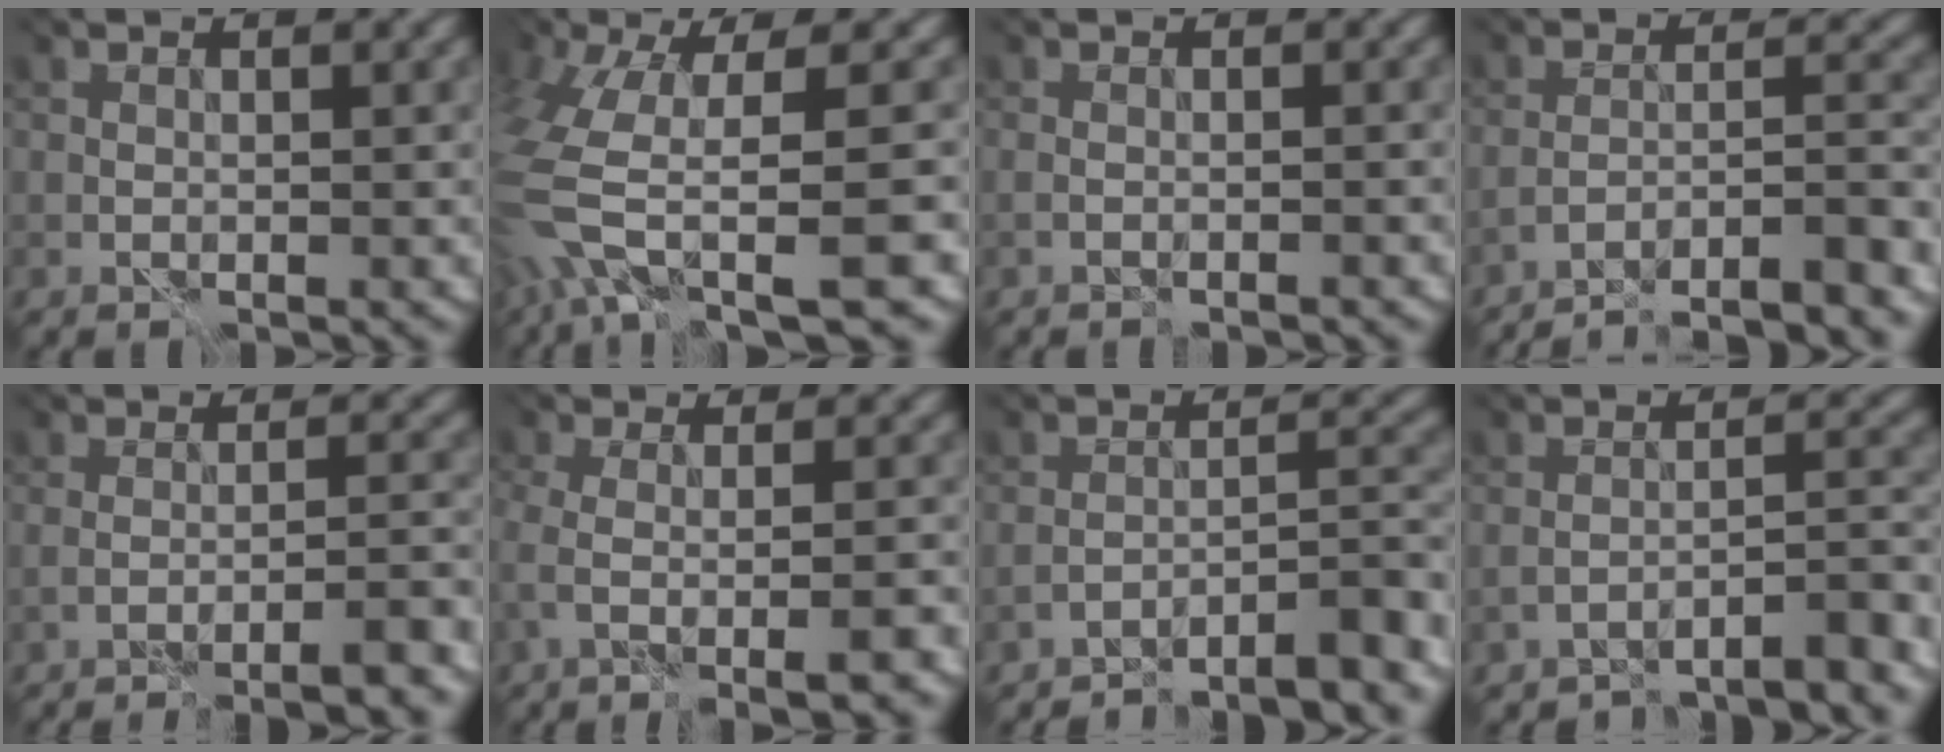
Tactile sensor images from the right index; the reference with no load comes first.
{"total": 8.9, "force": [-4.7, 2.5, 7.1], "torque": [-0.164, -0.023, -0.073]}
{"total": 1.2, "force": [-1.1, -0.1, 0.4], "torque": [-0.008, 0.002, -0.019]}
{"total": 11.5, "force": [-10.5, 1.2, 4.5], "torque": [-0.045, 0.012, -0.138]}
{"total": 4.7, "force": [-3.4, 0.2, 3.2], "torque": [-0.036, 0.001, -0.054]}
{"total": 4.4, "force": [-2.3, 1.1, 3.5], "torque": [-0.045, -0.005, -0.027]}
{"total": 7.1, "force": [-6.7, 0.5, 2.4], "torque": [-0.024, 0.013, -0.104]}
{"total": 6.3, "force": [-6.0, 0.4, 1.8], "torque": [-0.020, 0.004, -0.088]}